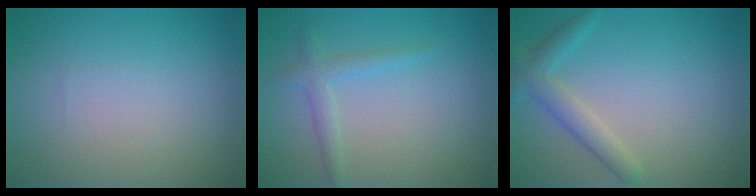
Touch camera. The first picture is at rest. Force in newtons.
{"total": 1.8, "press": 1.8, "slide": 0.0}
{"total": 2.6, "press": 2.6, "slide": 0.1}